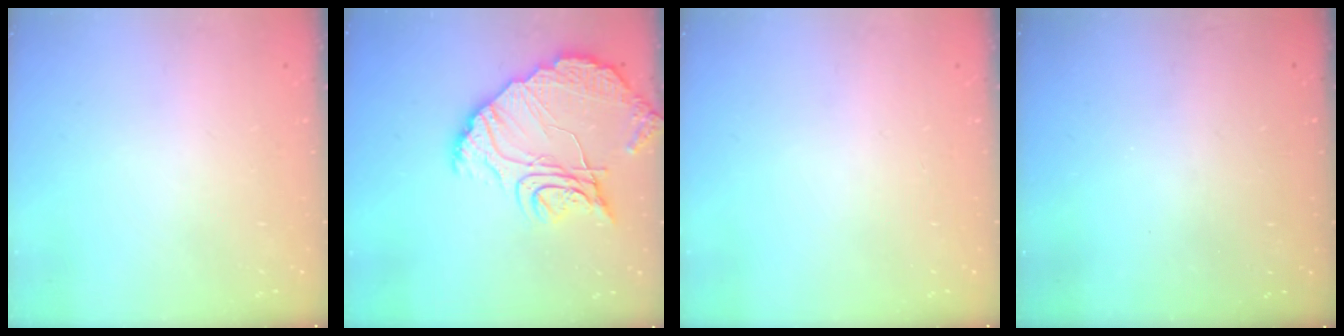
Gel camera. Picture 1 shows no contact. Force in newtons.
{"total": 14.9, "press": 14.8, "slide": 1.2}
{"total": 0.0}
{"total": 3.2, "press": 3.2, "slide": 0.1}